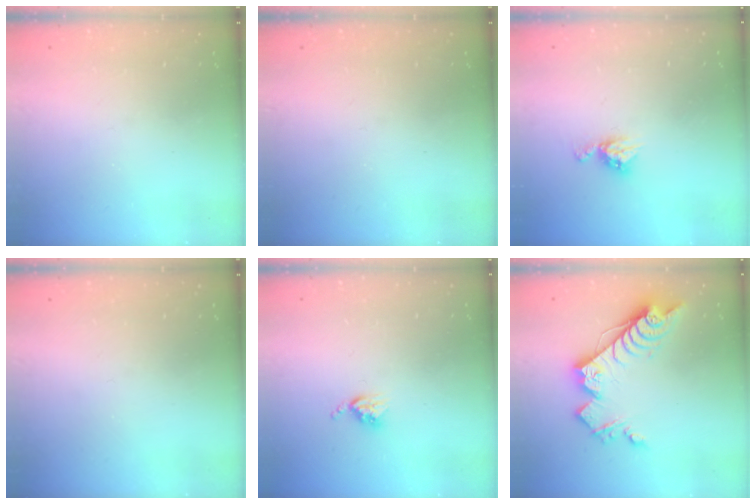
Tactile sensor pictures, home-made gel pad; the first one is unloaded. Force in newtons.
{"total": 0.0}
{"total": 6.1, "press": 6.1, "slide": 0.4}
{"total": 0.0}
{"total": 3.8, "press": 3.8, "slide": 0.5}
{"total": 16.7, "press": 16.7, "slide": 0.3}